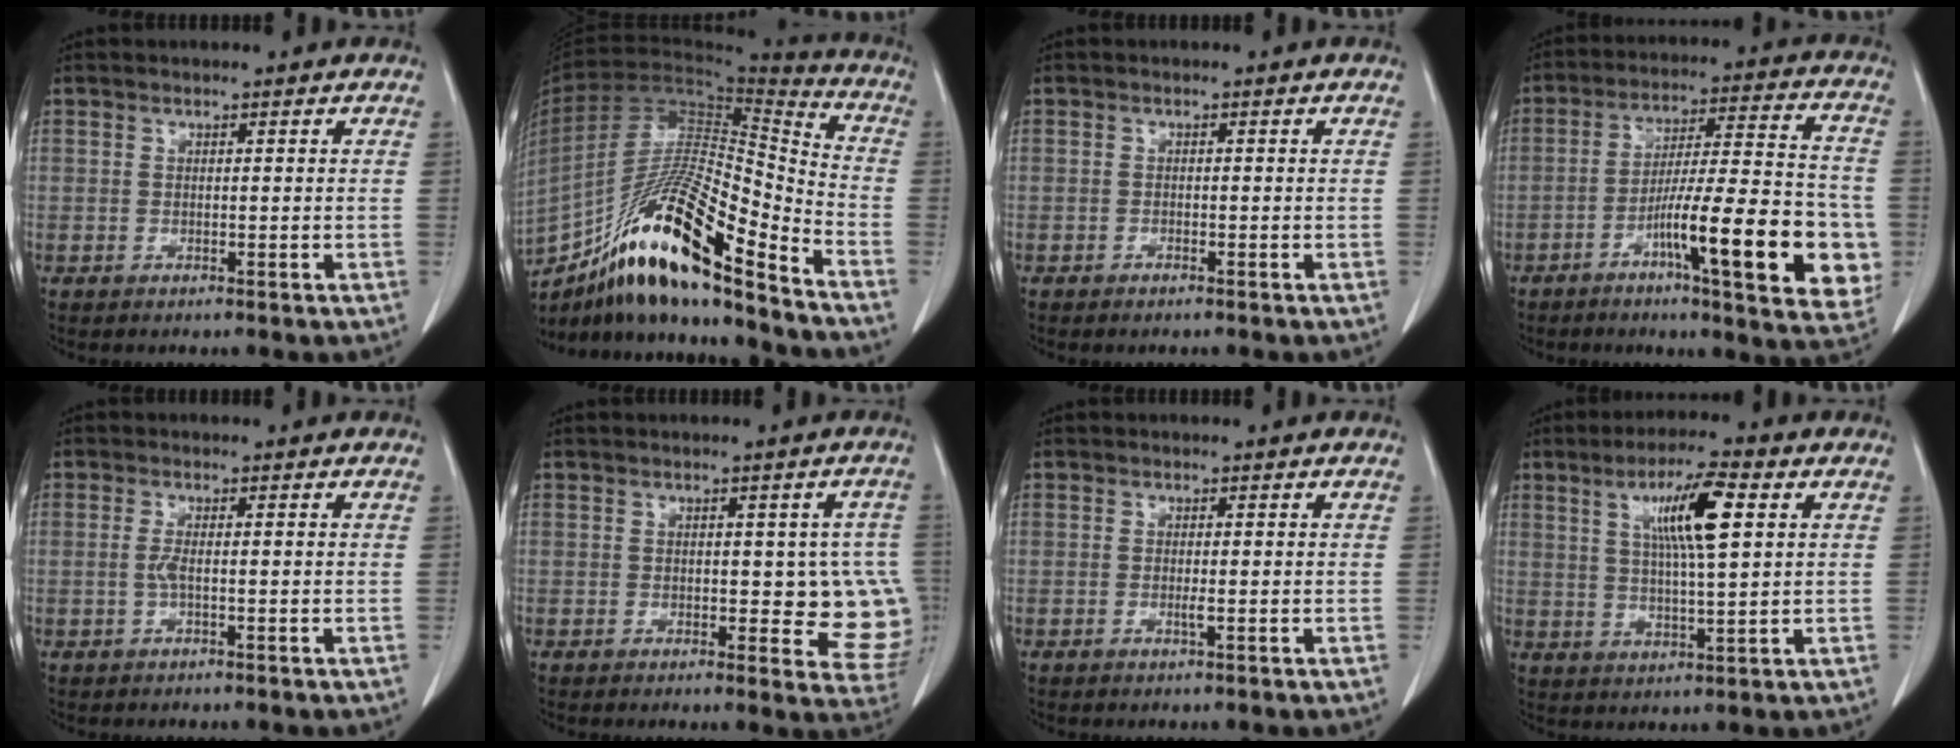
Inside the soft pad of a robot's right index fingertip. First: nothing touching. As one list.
[{"total": 22.3, "force": [-15.1, 2.6, 16.2], "torque": [-0.297, -0.017, -0.270]}, {"total": 0.5, "force": [-0.5, 0.1, 0.2], "torque": [-0.016, -0.004, -0.006]}, {"total": 19.1, "force": [-6.3, 2.6, 17.8], "torque": [-0.225, 0.010, -0.088]}, {"total": 1.7, "force": [-0.3, 0.1, 1.6], "torque": [-0.037, 0.000, -0.007]}, {"total": 8.5, "force": [-0.2, 3.8, 7.6], "torque": [-0.064, 0.006, 0.002]}, {"total": 0.9, "force": [-0.2, -0.1, 0.9], "torque": [-0.020, -0.003, -0.004]}, {"total": 9.5, "force": [3.2, 0.9, 8.9], "torque": [-0.159, 0.007, 0.056]}]